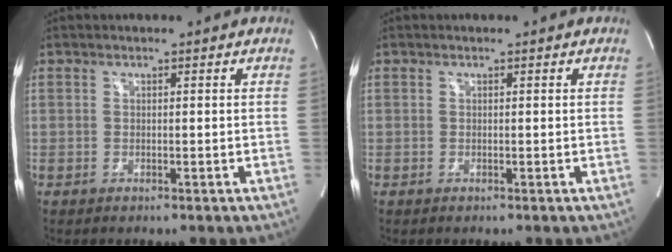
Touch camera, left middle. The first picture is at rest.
{"total": 0.0}